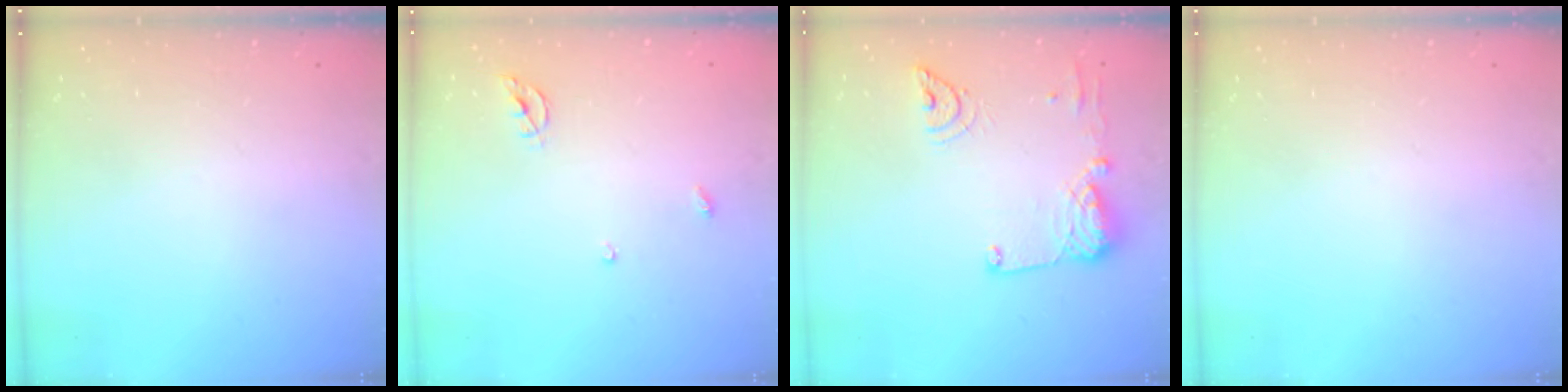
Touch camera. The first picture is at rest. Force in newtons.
{"total": 5.7, "press": 5.6, "slide": 0.5}
{"total": 14.2, "press": 14.0, "slide": 1.8}
{"total": 0.0}